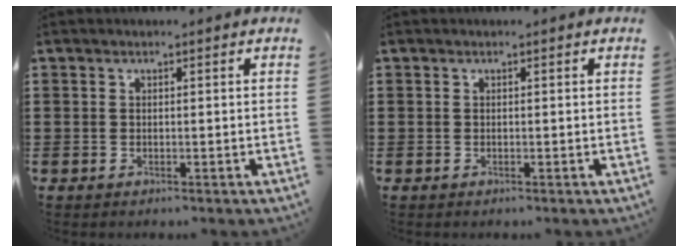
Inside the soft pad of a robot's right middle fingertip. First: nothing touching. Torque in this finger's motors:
{"motor_torque": [-0.02, 0.00, -0.01, -0.01]}